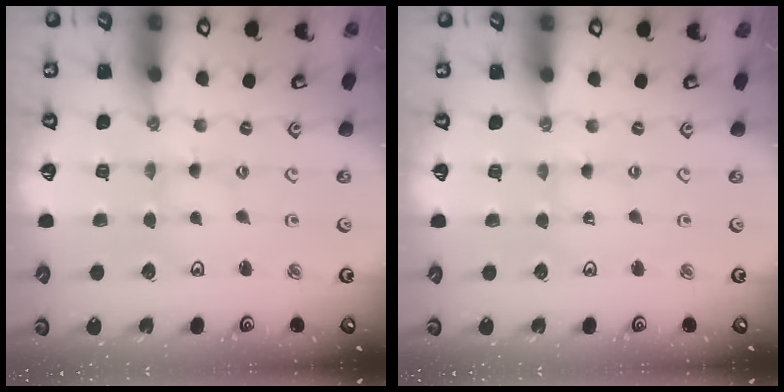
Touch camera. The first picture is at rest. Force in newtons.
{"total": 0.0}